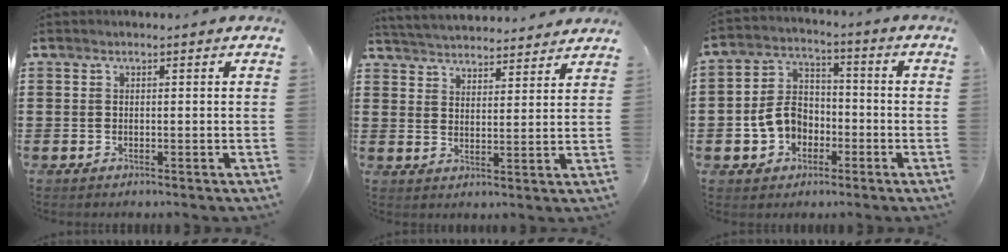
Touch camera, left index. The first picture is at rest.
{"total": 4.1, "force": [4.1, 0.2, -0.2], "torque": [-0.016, -0.022, 0.071]}
{"total": 7.1, "force": [-2.4, 5.8, 3.4], "torque": [-0.098, 0.014, -0.050]}